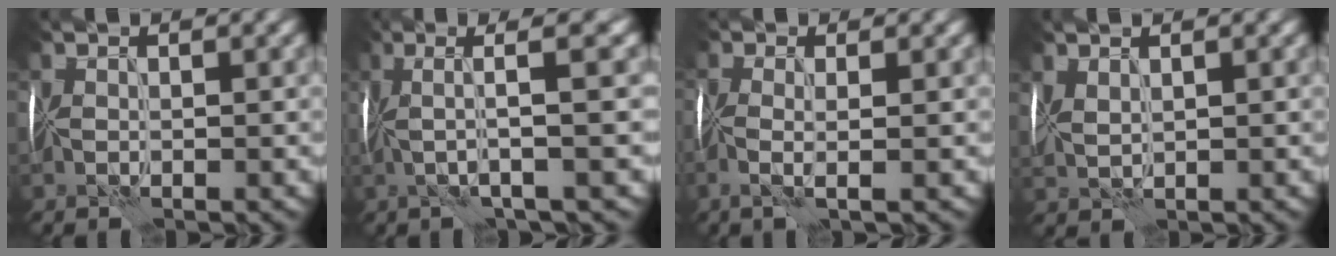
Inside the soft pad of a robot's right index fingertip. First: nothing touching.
{"total": 5.3, "force": [1.1, 0.5, 5.2], "torque": [-0.092, 0.018, 0.016]}
{"total": 2.1, "force": [-0.6, 0.2, 2.0], "torque": [-0.044, -0.004, -0.019]}
{"total": 1.8, "force": [1.2, 0.7, 1.1], "torque": [-0.031, 0.007, 0.028]}